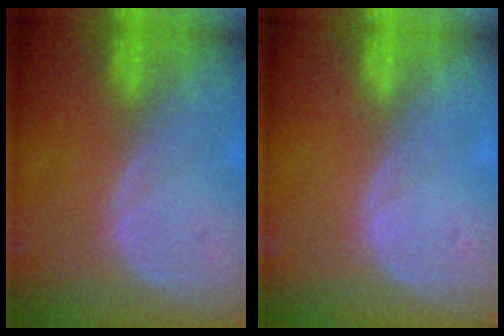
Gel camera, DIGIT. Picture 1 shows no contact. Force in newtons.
{"total": 0.0}